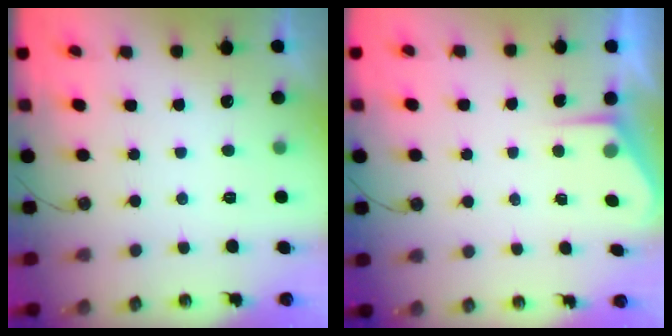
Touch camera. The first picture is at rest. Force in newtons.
{"total": 2.7, "press": 2.7, "slide": 0.4}